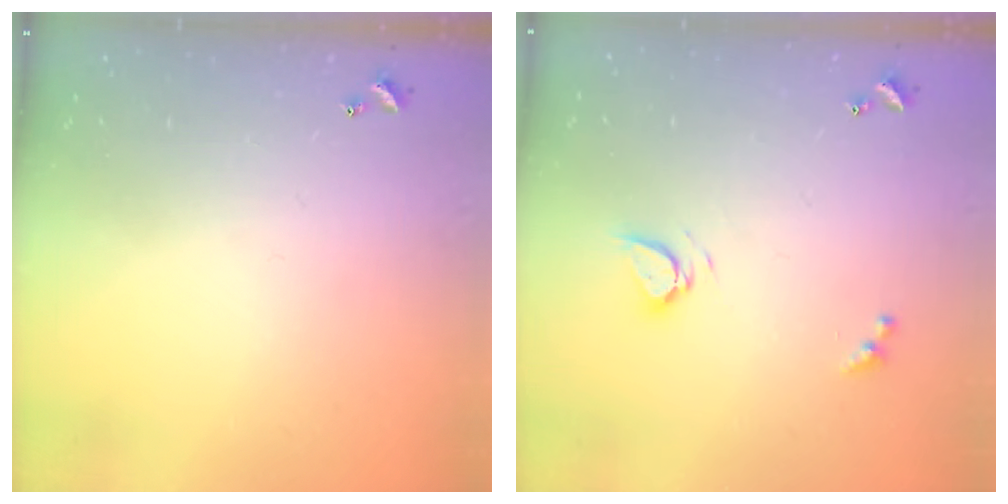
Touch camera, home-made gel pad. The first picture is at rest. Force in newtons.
{"total": 3.3, "press": 3.3, "slide": 0.5}